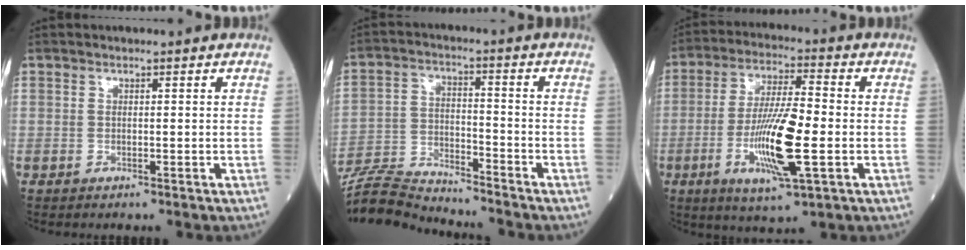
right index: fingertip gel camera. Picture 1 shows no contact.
{"total": 11.7, "force": [-11.6, -0.3, 1.6], "torque": [-0.033, 0.006, -0.216]}
{"total": 13.0, "force": [-3.1, 1.7, 12.5], "torque": [-0.242, -0.011, -0.056]}